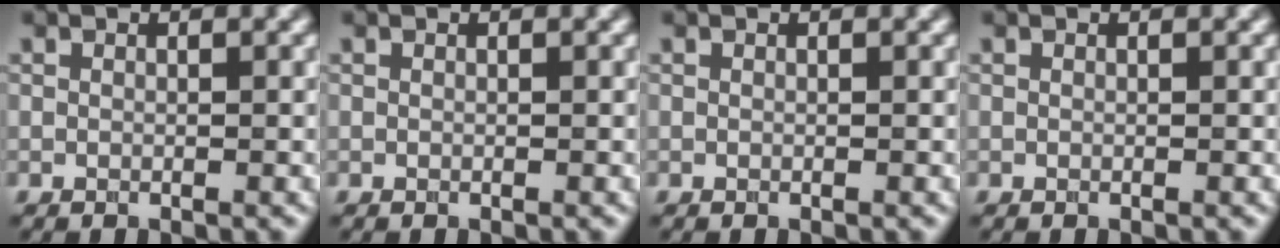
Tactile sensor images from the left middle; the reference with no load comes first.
{"total": 0.0}
{"total": 0.0}
{"total": 0.0}